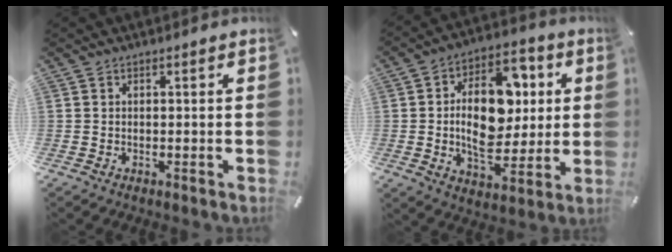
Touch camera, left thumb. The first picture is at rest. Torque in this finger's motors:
{"motor_torque": [0.81, 0.82, 0.47, -0.14, 0.21]}